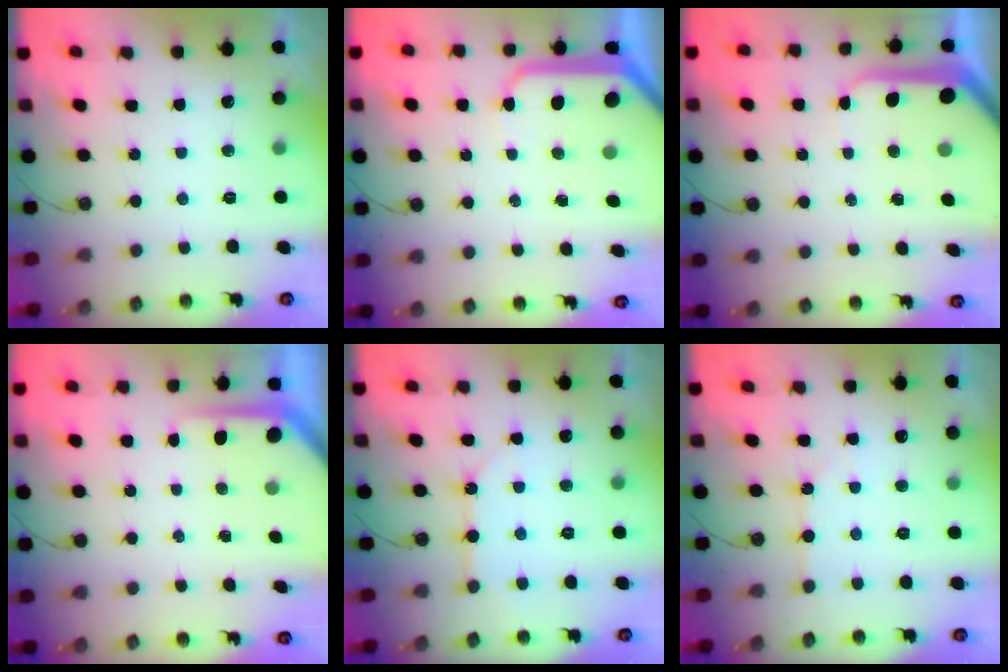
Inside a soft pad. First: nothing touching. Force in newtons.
{"total": 10.3, "press": 10.3, "slide": 1.2}
{"total": 7.9, "press": 7.8, "slide": 0.9}
{"total": 5.5, "press": 5.5, "slide": 0.2}
{"total": 7.8, "press": 7.7, "slide": 0.8}
{"total": 2.7, "press": 2.7, "slide": 0.4}